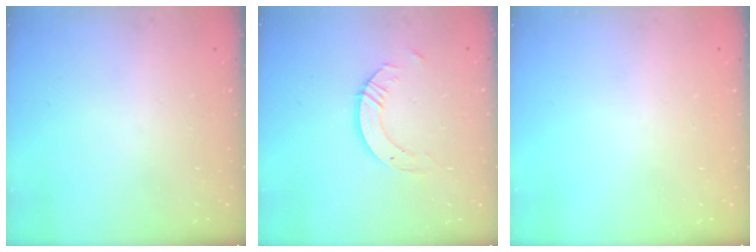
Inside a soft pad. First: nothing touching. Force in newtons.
{"total": 6.3, "press": 6.3, "slide": 0.5}
{"total": 0.0}